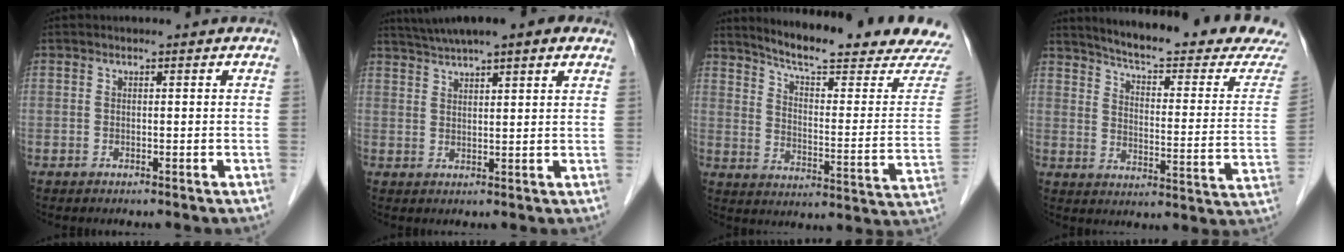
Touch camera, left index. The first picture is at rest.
{"total": 10.6, "force": [8.2, 1.4, 6.6], "torque": [-0.109, 0.043, 0.117]}
{"total": 21.5, "force": [19.8, 0.3, 8.2], "torque": [-0.126, -0.082, 0.258]}
{"total": 22.9, "force": [21.3, 0.5, 8.3], "torque": [-0.121, -0.088, 0.264]}